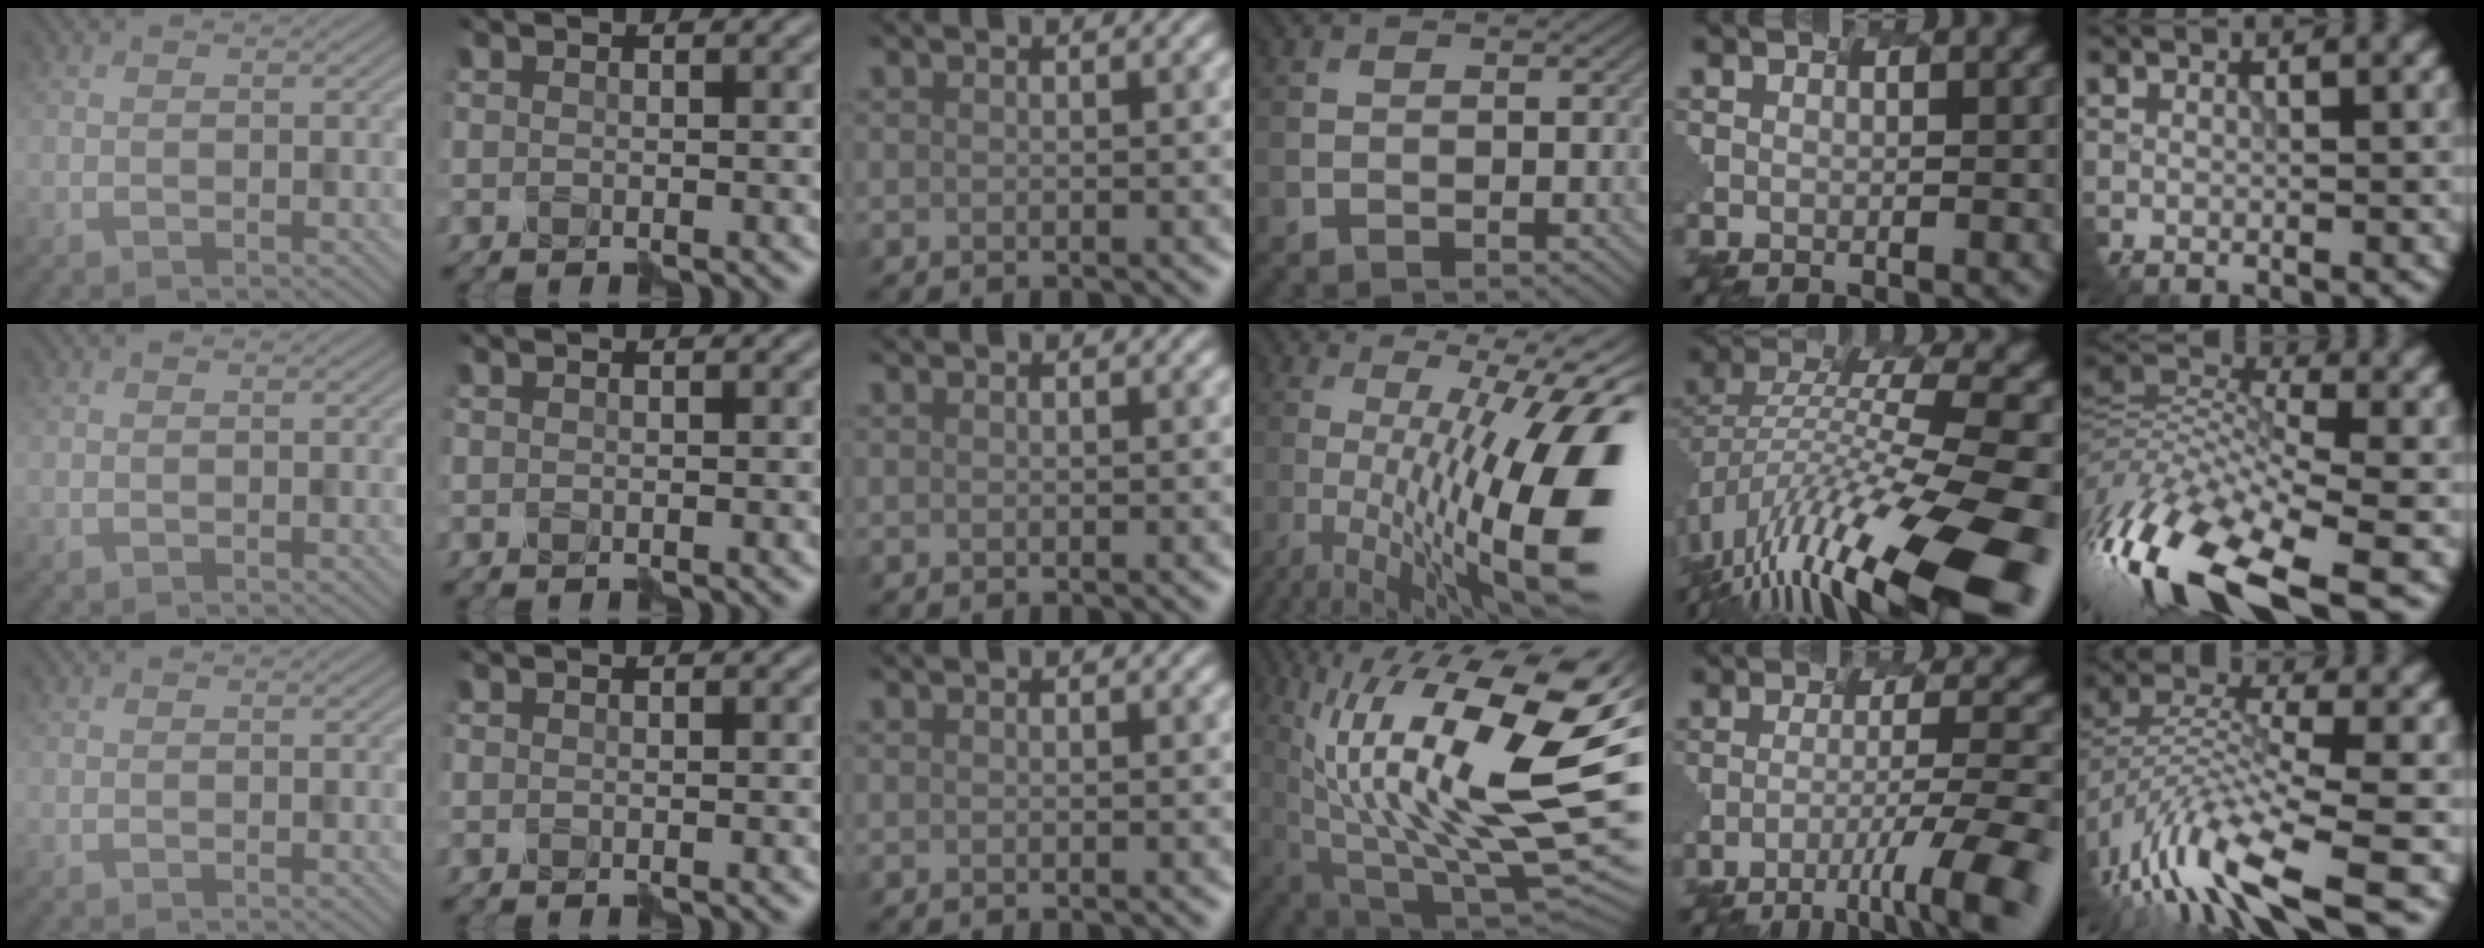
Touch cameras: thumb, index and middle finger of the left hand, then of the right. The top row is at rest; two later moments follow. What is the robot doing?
{"motion": "shake", "object": "plastic piggy bank"}